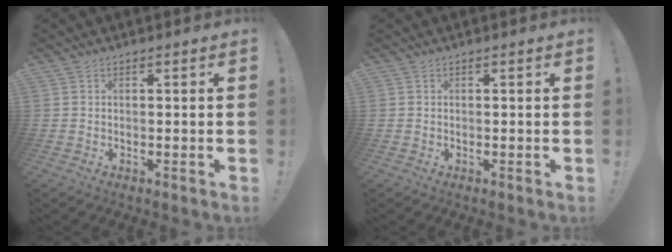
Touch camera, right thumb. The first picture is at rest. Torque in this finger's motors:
{"motor_torque": [0.00, 0.00, 0.00, 0.00, 0.00]}